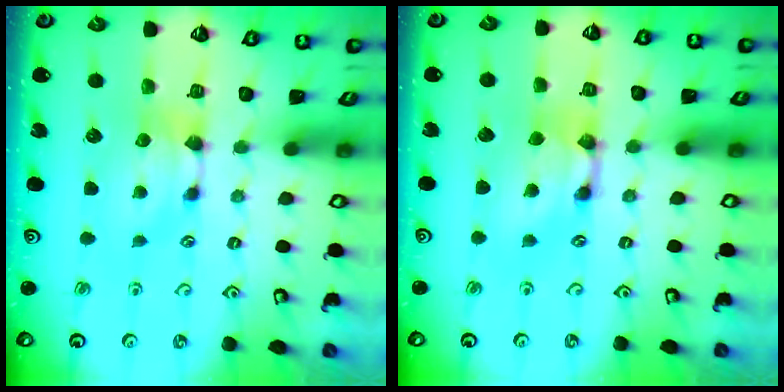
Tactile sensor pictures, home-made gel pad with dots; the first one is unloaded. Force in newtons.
{"total": 2.6, "press": 2.6, "slide": 0.2}